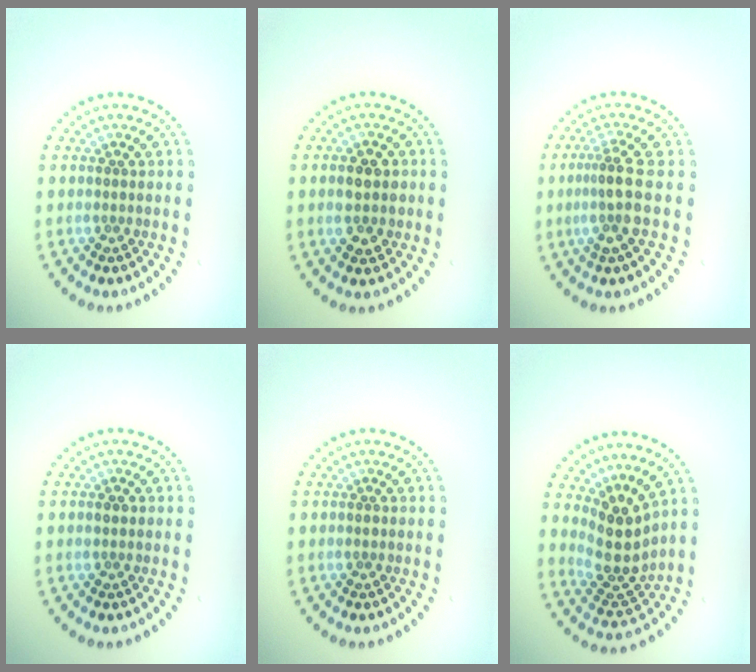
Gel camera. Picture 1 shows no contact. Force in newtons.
{"total": 3.6, "press": 3.6, "slide": 0.2}
{"total": 2.9, "press": 2.2, "slide": 1.9}
{"total": 1.1, "press": 1.1, "slide": 0.1}
{"total": 0.5, "press": 0.5, "slide": 0.1}
{"total": 4.1, "press": 3.0, "slide": 2.7}